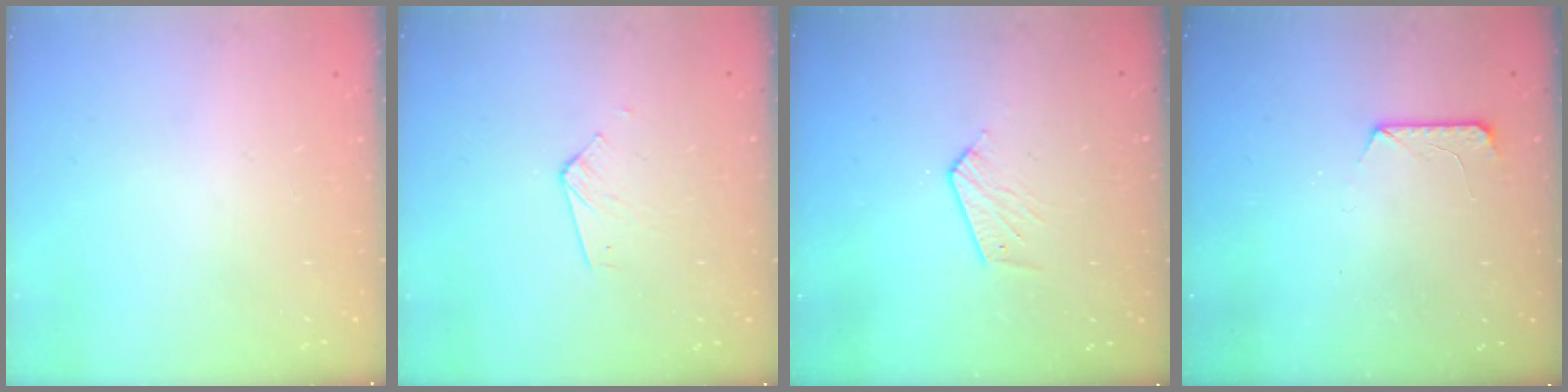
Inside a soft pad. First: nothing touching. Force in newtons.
{"total": 3.1, "press": 3.1, "slide": 0.2}
{"total": 5.4, "press": 5.4, "slide": 0.4}
{"total": 7.3, "press": 7.3, "slide": 0.7}